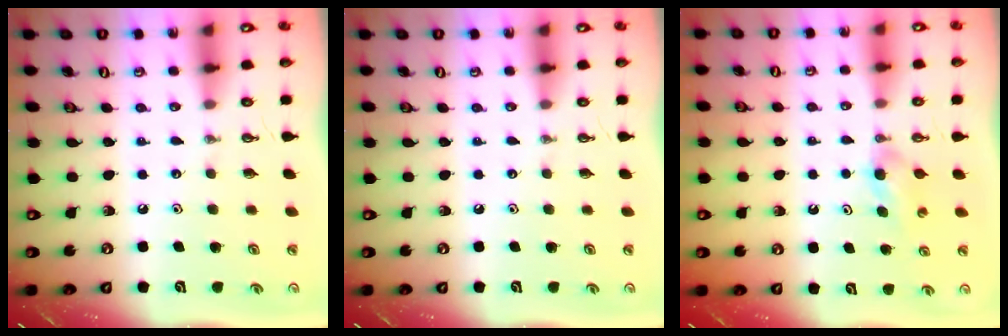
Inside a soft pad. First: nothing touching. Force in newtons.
{"total": 0.0}
{"total": 3.1, "press": 3.1, "slide": 0.3}